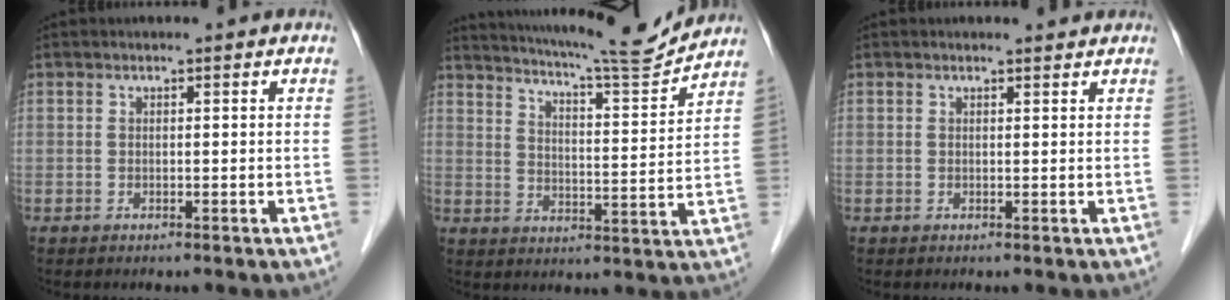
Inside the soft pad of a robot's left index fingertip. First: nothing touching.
{"total": 14.6, "force": [13.8, -0.5, 4.8], "torque": [-0.088, -0.022, 0.197]}
{"total": 0.9, "force": [0.9, 0.1, 0.0], "torque": [-0.011, -0.003, 0.010]}